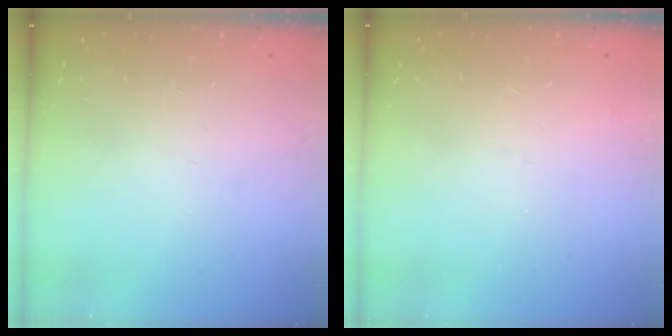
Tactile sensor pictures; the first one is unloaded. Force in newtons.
{"total": 3.6, "press": 3.6, "slide": 0.1}